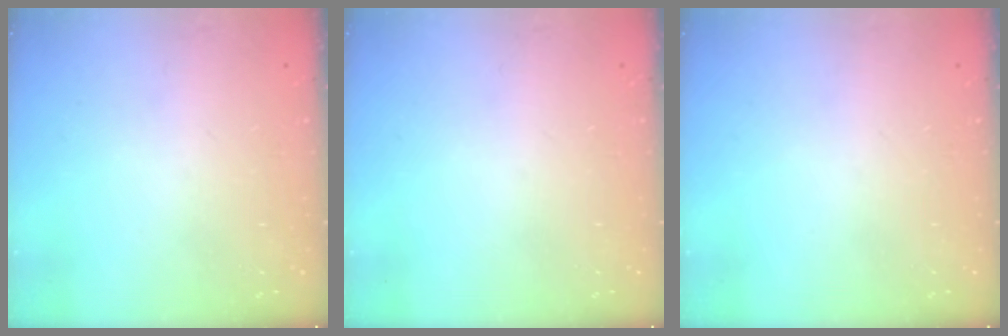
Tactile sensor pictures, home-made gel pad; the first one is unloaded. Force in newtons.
{"total": 0.0}
{"total": 0.0}